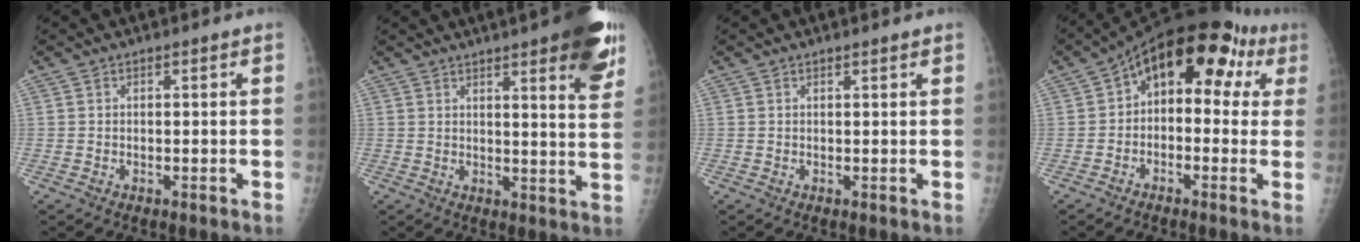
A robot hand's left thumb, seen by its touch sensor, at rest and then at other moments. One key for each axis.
{"total": 14.5, "fx": 8.6, "fy": 2.8, "fz": 11.3, "tx": -0.119, "ty": -0.037, "tz": 0.099}
{"total": 0.8, "fx": 0.7, "fy": 0.1, "fz": 0.4, "tx": -0.005, "ty": -0.002, "tz": 0.011}
{"total": 14.4, "fx": 3.5, "fy": 8.6, "fz": 11.0, "tx": -0.101, "ty": 0.046, "tz": 0.032}